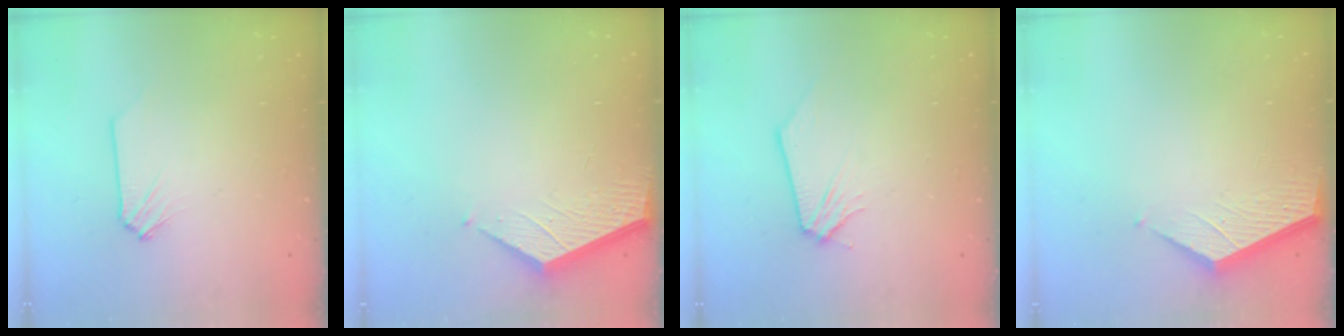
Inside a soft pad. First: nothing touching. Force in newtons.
{"total": 1.9, "press": 1.9, "slide": 0.2}
{"total": 0.0}
{"total": 3.7, "press": 3.7, "slide": 0.3}